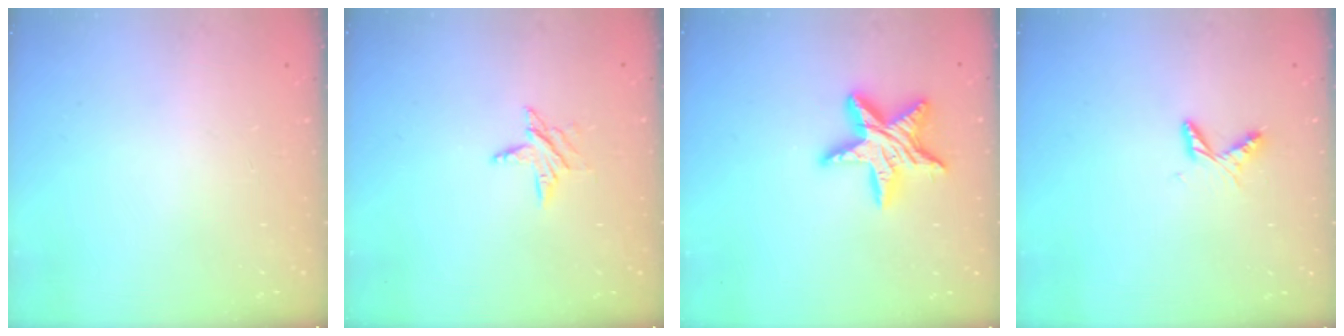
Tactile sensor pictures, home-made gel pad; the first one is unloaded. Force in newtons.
{"total": 5.7, "press": 5.7, "slide": 0.6}
{"total": 14.0, "press": 13.9, "slide": 0.7}
{"total": 4.2, "press": 4.2, "slide": 0.4}